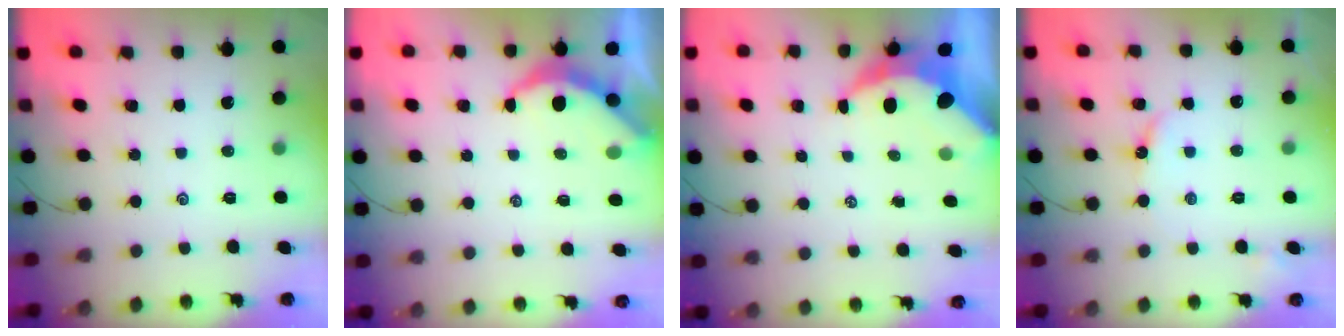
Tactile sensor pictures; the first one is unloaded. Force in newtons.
{"total": 5.8, "press": 5.8, "slide": 0.3}
{"total": 8.5, "press": 8.4, "slide": 1.3}
{"total": 3.5, "press": 3.5, "slide": 0.4}